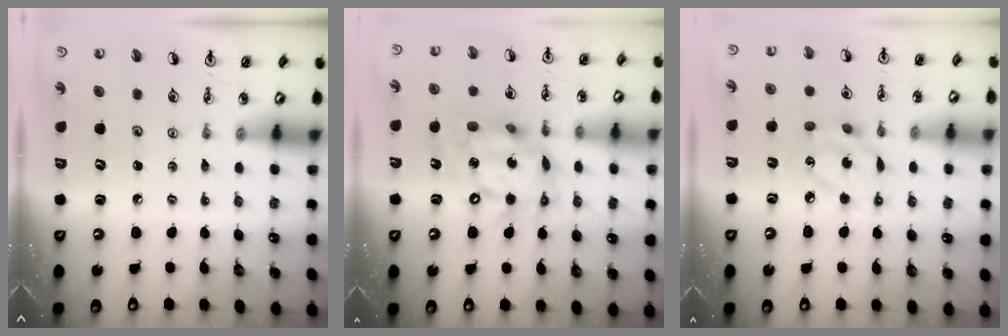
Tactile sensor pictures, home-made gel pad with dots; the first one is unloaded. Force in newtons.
{"total": 14.4, "press": 14.3, "slide": 1.3}
{"total": 8.6, "press": 8.6, "slide": 0.4}